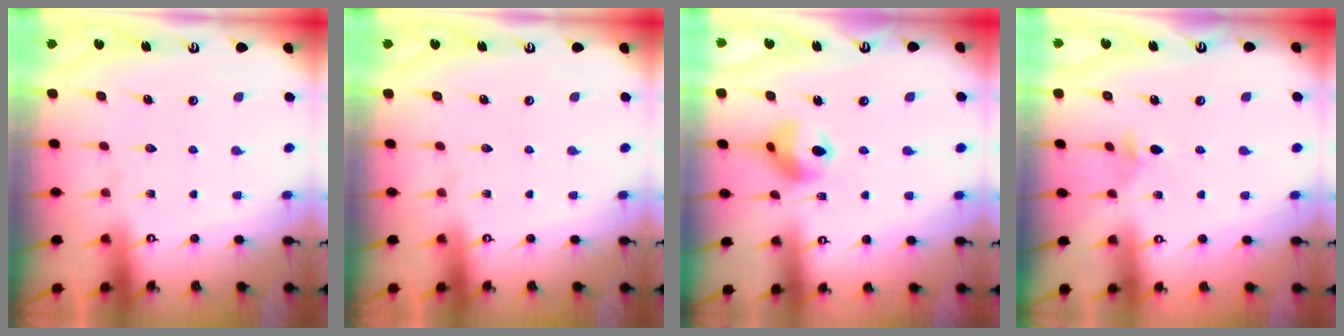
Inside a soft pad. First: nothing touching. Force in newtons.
{"total": 0.0}
{"total": 10.1, "press": 10.0, "slide": 1.3}
{"total": 3.2, "press": 3.1, "slide": 0.6}